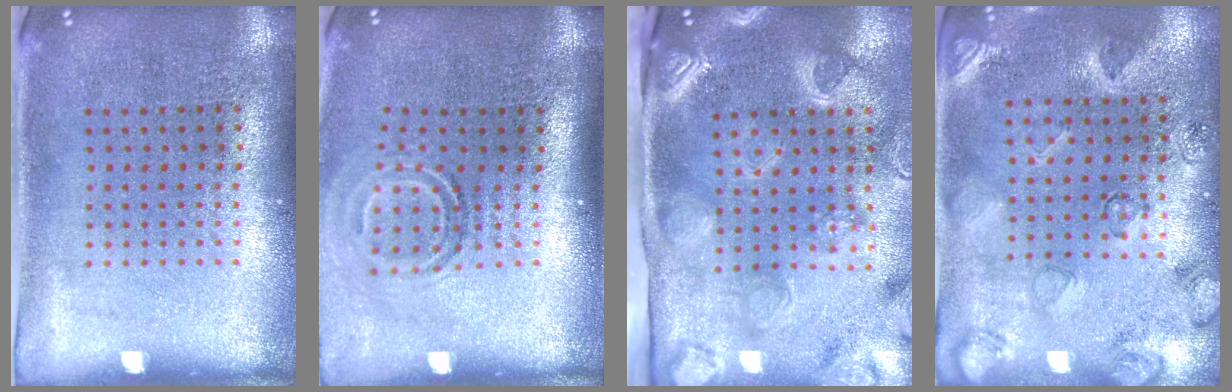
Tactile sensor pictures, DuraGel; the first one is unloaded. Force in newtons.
{"total": 1.7, "press": 1.1, "slide": 1.3}
{"total": 3.8, "press": 2.9, "slide": 2.4}
{"total": 2.5, "press": 1.9, "slide": 1.6}